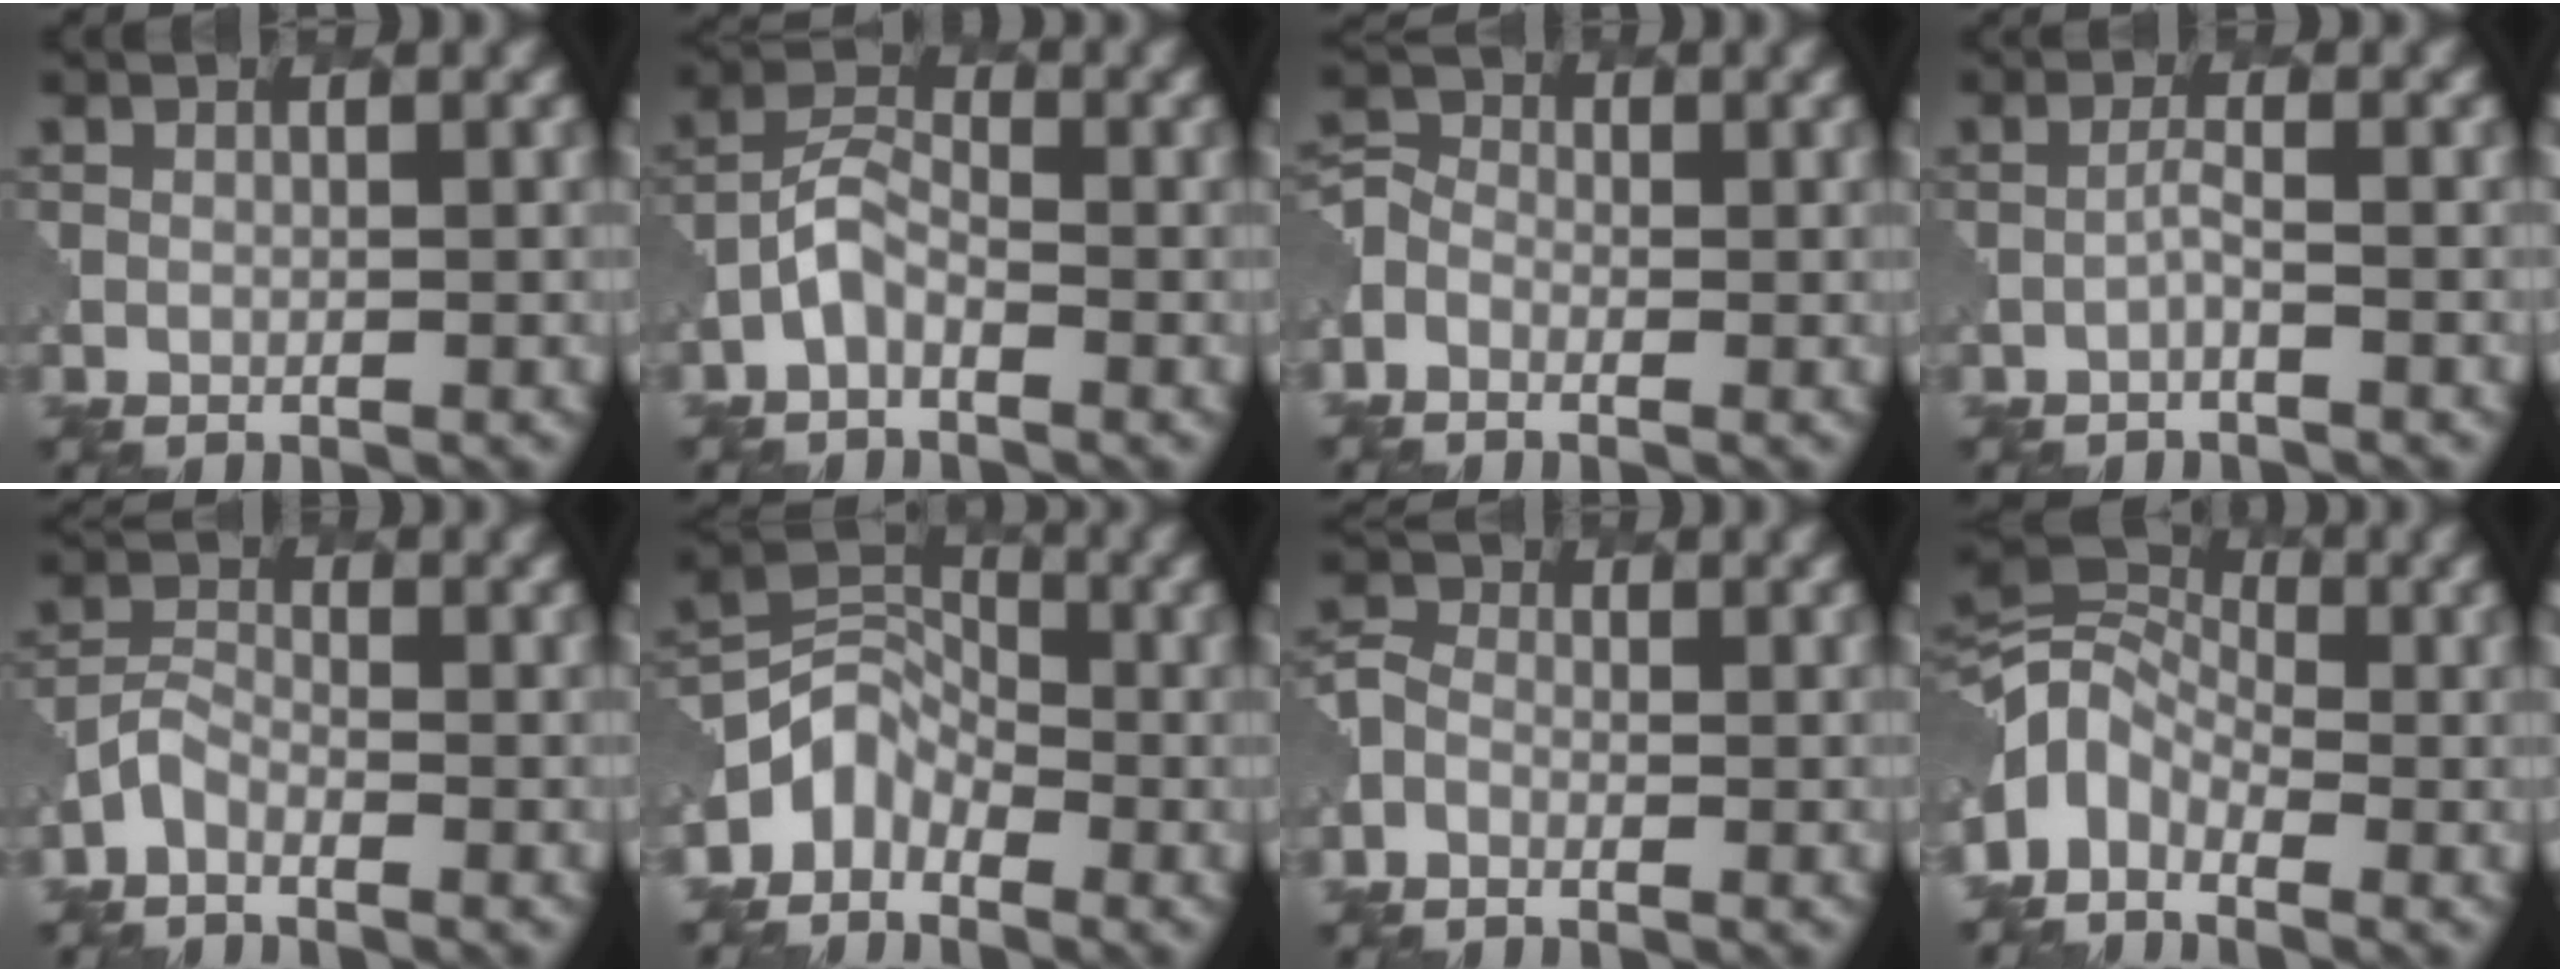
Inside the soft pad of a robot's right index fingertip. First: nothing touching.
{"total": 2.3, "force": [-1.4, 1.2, 1.4], "torque": [-0.030, 0.011, -0.034]}
{"total": 2.6, "force": [-1.1, 2.0, 1.2], "torque": [-0.028, 0.001, -0.024]}
{"total": 0.8, "force": [-0.3, 0.0, 0.7], "torque": [-0.015, 0.005, -0.010]}
{"total": 1.7, "force": [-1.3, 0.8, 0.7], "torque": [-0.019, 0.001, -0.037]}
{"total": 3.6, "force": [-2.3, 2.6, 0.9], "torque": [-0.010, 0.005, -0.054]}
{"total": 2.2, "force": [-0.9, 1.7, 1.1], "torque": [-0.023, 0.003, -0.022]}
{"total": 6.4, "force": [-2.3, 4.4, 4.1], "torque": [-0.074, 0.009, -0.066]}